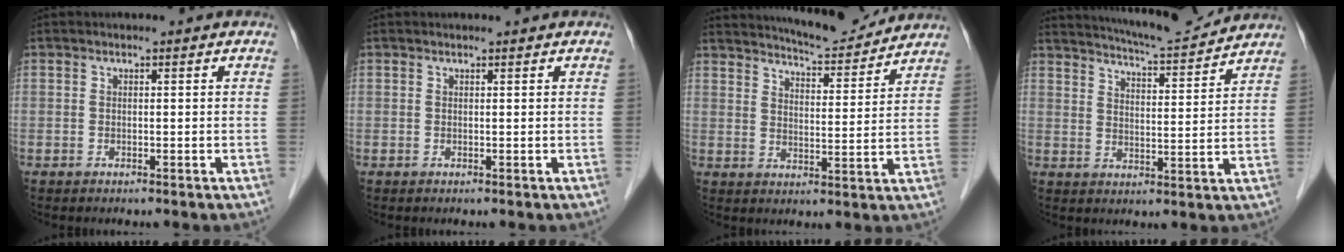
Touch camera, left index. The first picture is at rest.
{"total": 0.6, "force": [0.6, 0.0, 0.2], "torque": [-0.007, 0.003, 0.009]}
{"total": 11.1, "force": [10.6, 1.0, 3.2], "torque": [-0.053, 0.000, 0.151]}
{"total": 12.1, "force": [11.5, 0.3, 3.7], "torque": [-0.067, 0.004, 0.165]}